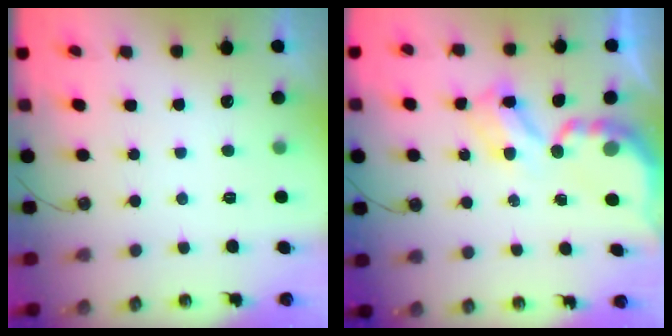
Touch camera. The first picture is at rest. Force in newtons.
{"total": 4.9, "press": 4.9, "slide": 0.3}